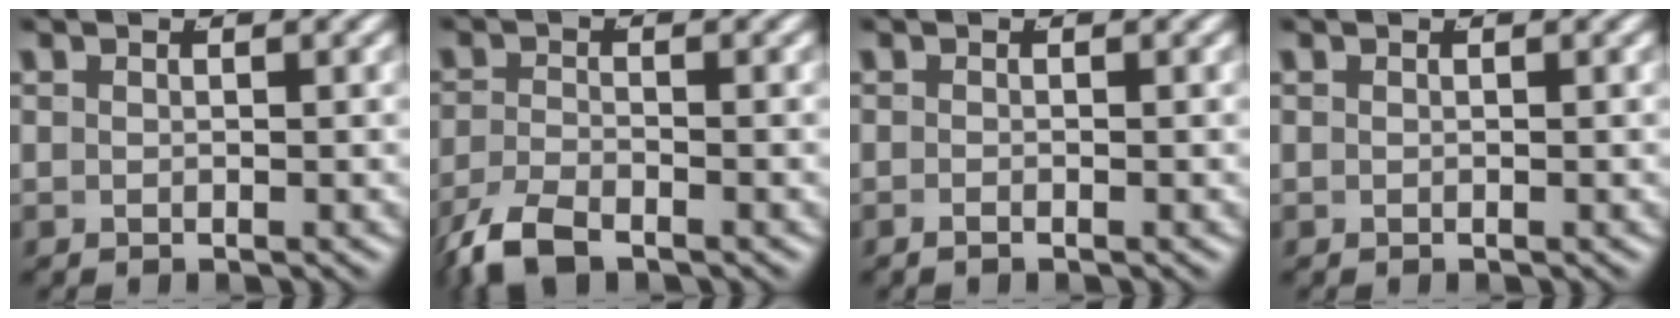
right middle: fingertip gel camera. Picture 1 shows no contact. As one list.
[{"total": 3.6, "force": [-2.9, 1.1, 1.9], "torque": [-0.045, -0.016, -0.044]}, {"total": 0.7, "force": [-0.6, -0.3, 0.2], "torque": [-0.004, -0.004, -0.011]}, {"total": 0.0}]